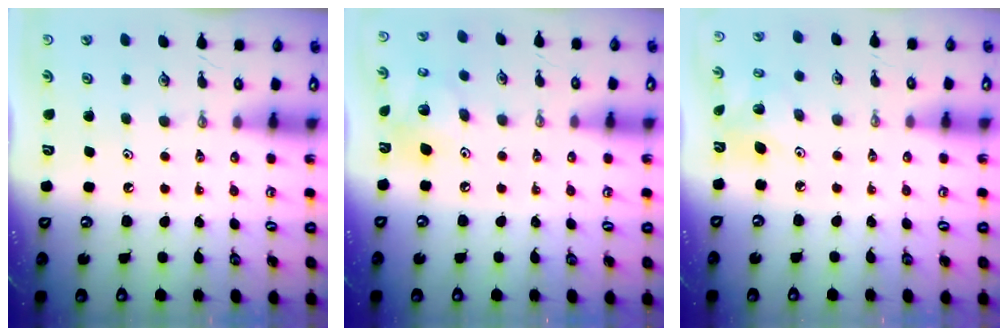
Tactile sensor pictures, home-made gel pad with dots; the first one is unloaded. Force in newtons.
{"total": 13.4, "press": 13.0, "slide": 3.0}
{"total": 5.9, "press": 5.9, "slide": 0.3}